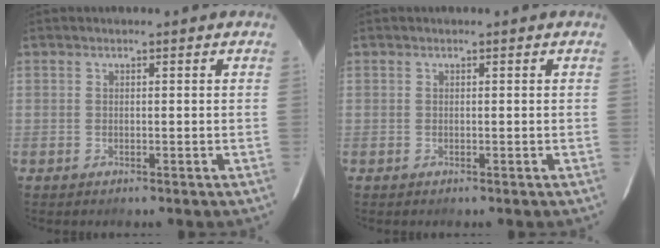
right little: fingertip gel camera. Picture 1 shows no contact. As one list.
[{"total": 0.0}]